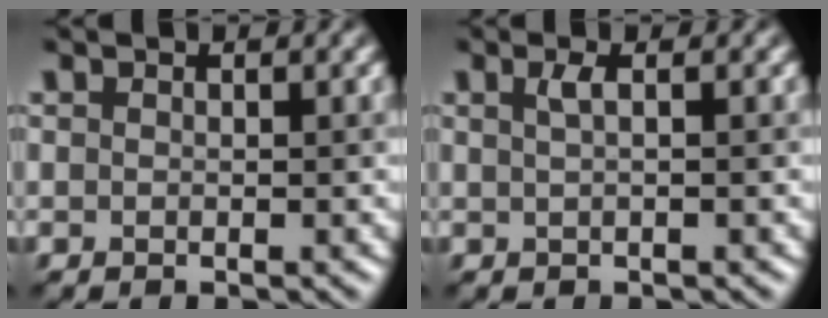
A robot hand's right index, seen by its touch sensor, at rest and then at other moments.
{"total": 1.5, "force": [0.3, 0.5, 1.4], "torque": [-0.024, 0.005, 0.004]}